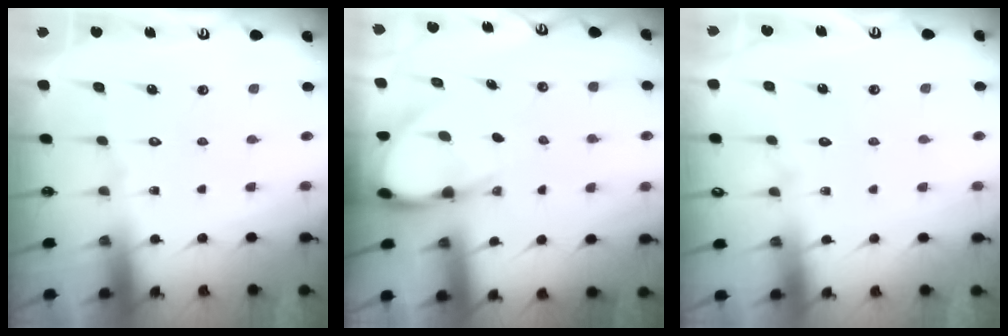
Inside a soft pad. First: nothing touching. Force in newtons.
{"total": 5.4, "press": 5.3, "slide": 0.7}
{"total": 2.6, "press": 2.6, "slide": 0.3}